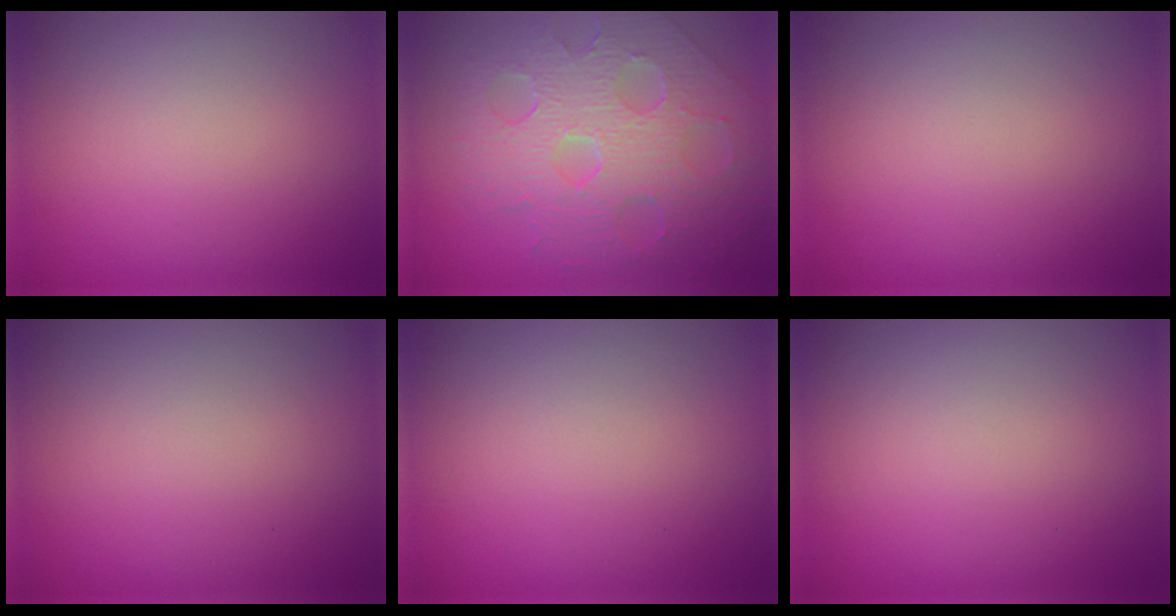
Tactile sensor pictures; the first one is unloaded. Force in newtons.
{"total": 8.8, "press": 6.1, "slide": 6.3}
{"total": 0.0}
{"total": 0.0}
{"total": 0.0}
{"total": 0.0}